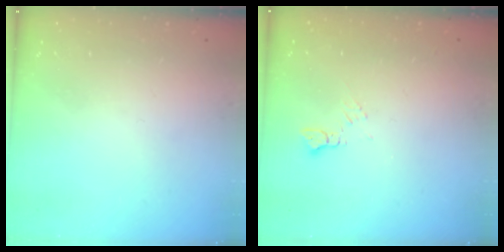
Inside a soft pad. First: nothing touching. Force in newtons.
{"total": 4.4, "press": 4.3, "slide": 0.7}